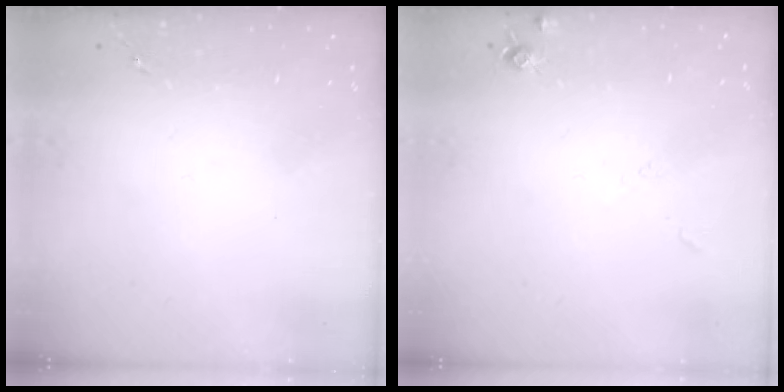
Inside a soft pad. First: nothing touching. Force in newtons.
{"total": 5.4, "press": 5.4, "slide": 0.6}